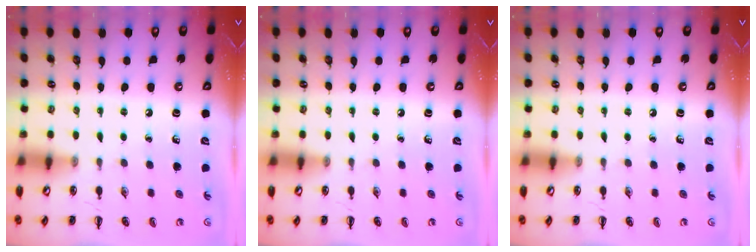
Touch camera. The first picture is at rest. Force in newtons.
{"total": 0.0}
{"total": 0.0}